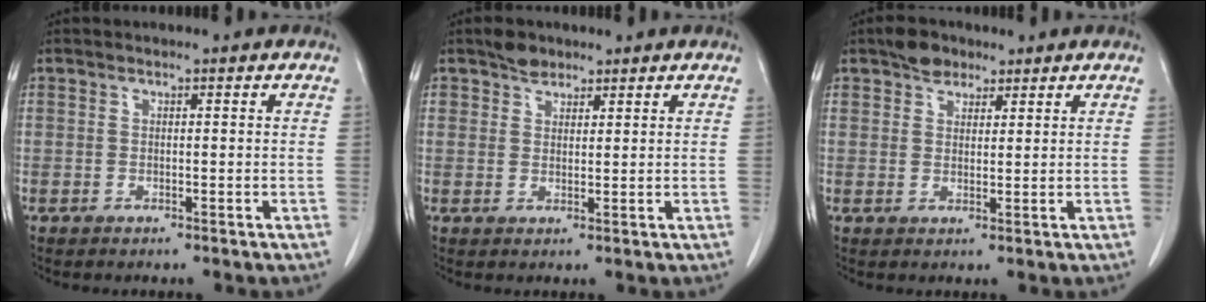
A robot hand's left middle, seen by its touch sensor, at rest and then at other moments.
{"total": 2.8, "force": [2.2, 1.6, 0.7], "torque": [-0.014, 0.007, 0.038]}
{"total": 3.9, "force": [2.8, 2.3, 1.4], "torque": [-0.026, 0.011, 0.050]}